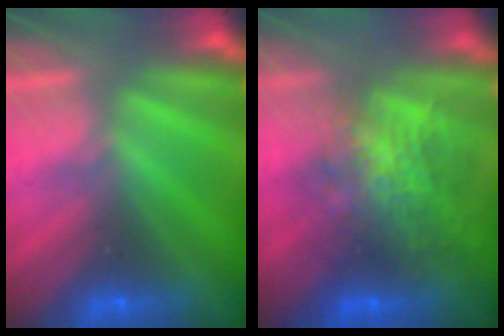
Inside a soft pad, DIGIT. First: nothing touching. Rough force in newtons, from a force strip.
{"total": 7.1}